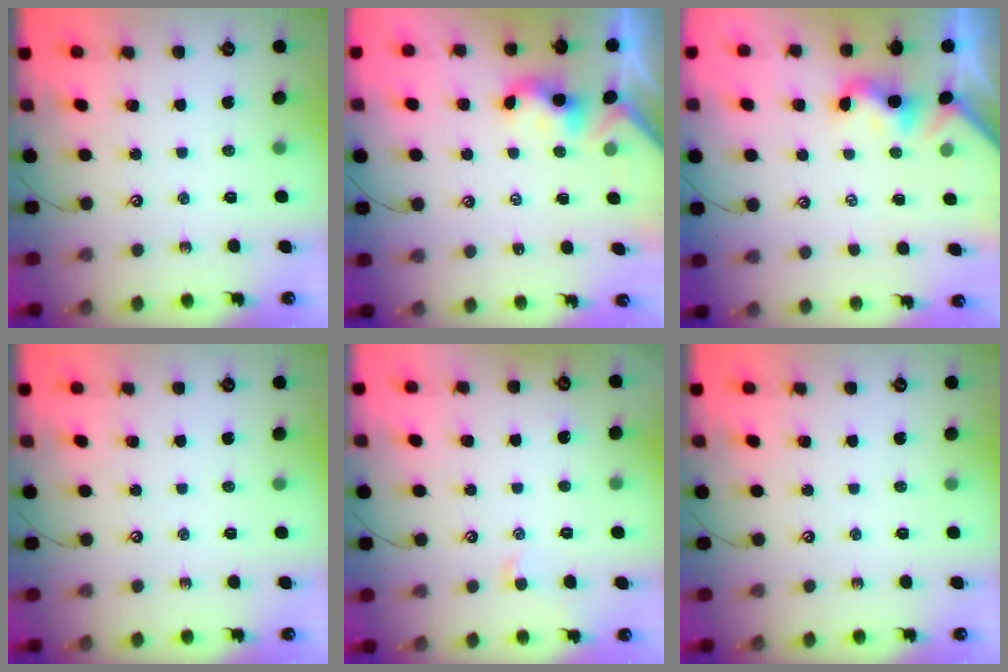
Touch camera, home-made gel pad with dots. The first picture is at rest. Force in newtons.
{"total": 2.3, "press": 2.3, "slide": 0.2}
{"total": 2.0, "press": 1.9, "slide": 0.5}
{"total": 0.0}
{"total": 0.0}
{"total": 0.0}